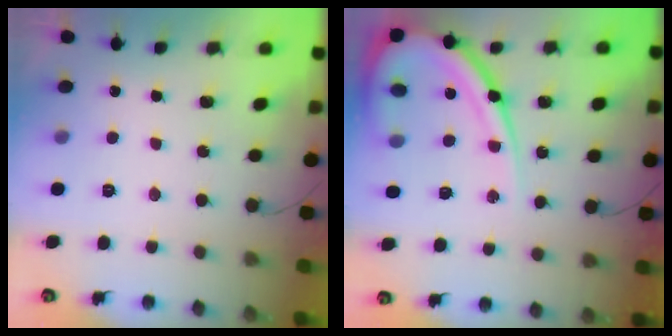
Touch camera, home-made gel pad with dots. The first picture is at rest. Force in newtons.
{"total": 19.7, "press": 19.6, "slide": 1.7}